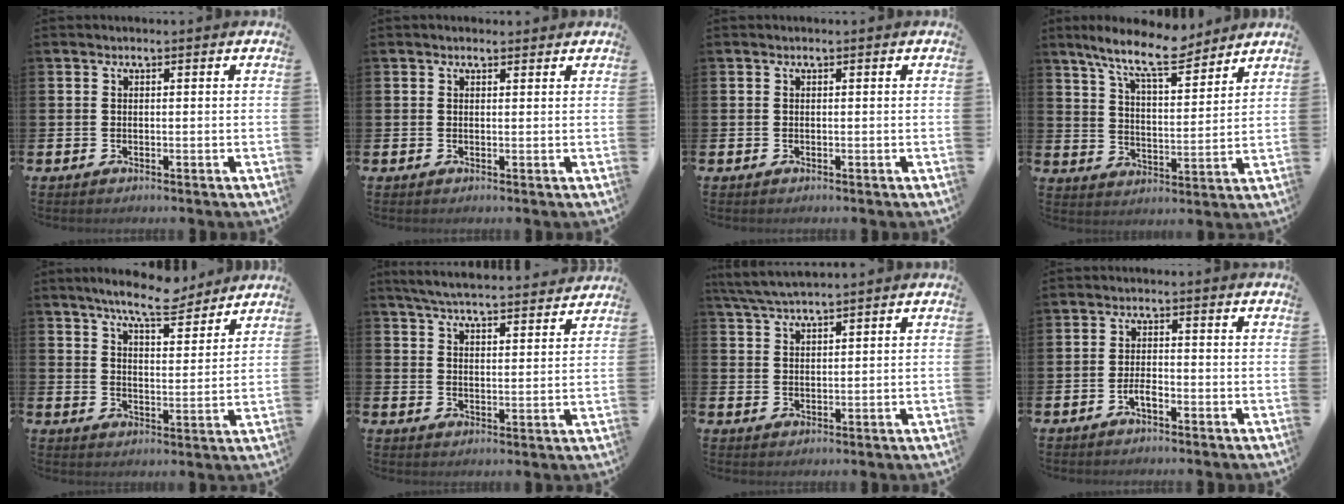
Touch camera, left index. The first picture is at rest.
{"total": 1.0, "force": [0.8, 0.4, 0.2], "torque": [0.004, 0.003, 0.013]}
{"total": 0.0}
{"total": 10.4, "force": [9.0, 2.1, 4.7], "torque": [-0.109, -0.042, 0.161]}
{"total": 8.2, "force": [7.5, 1.3, 3.0], "torque": [-0.069, -0.035, 0.134]}
{"total": 5.9, "force": [5.8, 0.3, 1.1], "torque": [-0.038, -0.038, 0.102]}
{"total": 4.2, "force": [3.9, 0.2, 1.4], "torque": [-0.042, -0.007, 0.073]}
{"total": 2.0, "force": [-1.1, 0.7, 1.5], "torque": [-0.029, 0.002, -0.023]}